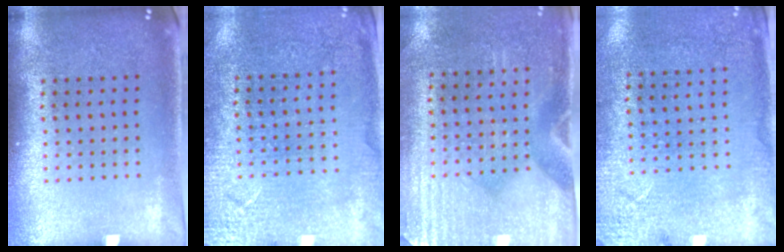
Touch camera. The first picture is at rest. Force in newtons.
{"total": 2.7, "press": 2.7, "slide": 0.2}
{"total": 3.0, "press": 2.6, "slide": 1.5}
{"total": 2.7, "press": 2.2, "slide": 1.5}